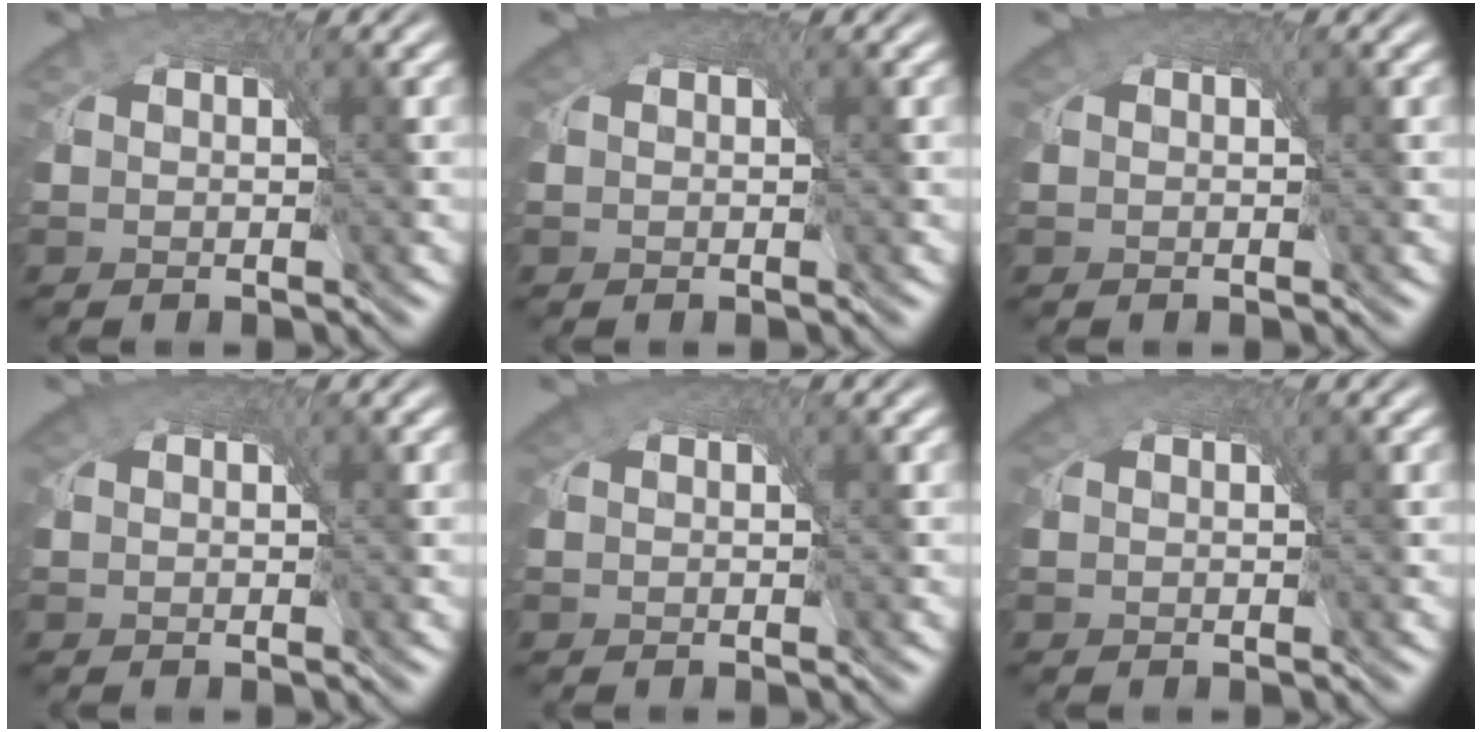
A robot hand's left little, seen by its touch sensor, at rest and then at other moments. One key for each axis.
{"total": 1.8, "fx": 0.7, "fy": 1.5, "fz": 0.8, "tx": -0.017, "ty": 0.001, "tz": 0.005}
{"total": 1.0, "fx": 0.2, "fy": 0.9, "fz": 0.3, "tx": -0.008, "ty": -0.001, "tz": 0.000}
{"total": 1.5, "fx": 0.5, "fy": 1.3, "fz": 0.6, "tx": -0.016, "ty": 0.000, "tz": 0.003}
{"total": 1.7, "fx": 0.6, "fy": 1.4, "fz": 0.7, "tx": -0.017, "ty": 0.001, "tz": 0.005}
{"total": 1.6, "fx": 0.5, "fy": 1.4, "fz": 0.7, "tx": -0.016, "ty": 0.000, "tz": 0.004}